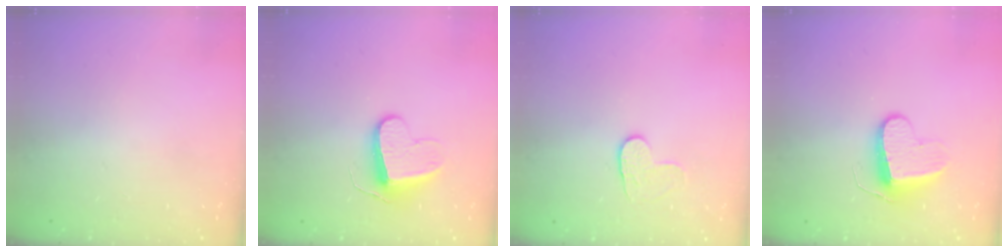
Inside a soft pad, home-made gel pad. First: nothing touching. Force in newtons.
{"total": 9.2, "press": 9.2, "slide": 0.3}
{"total": 5.0, "press": 4.9, "slide": 0.5}
{"total": 9.2, "press": 9.2, "slide": 0.4}